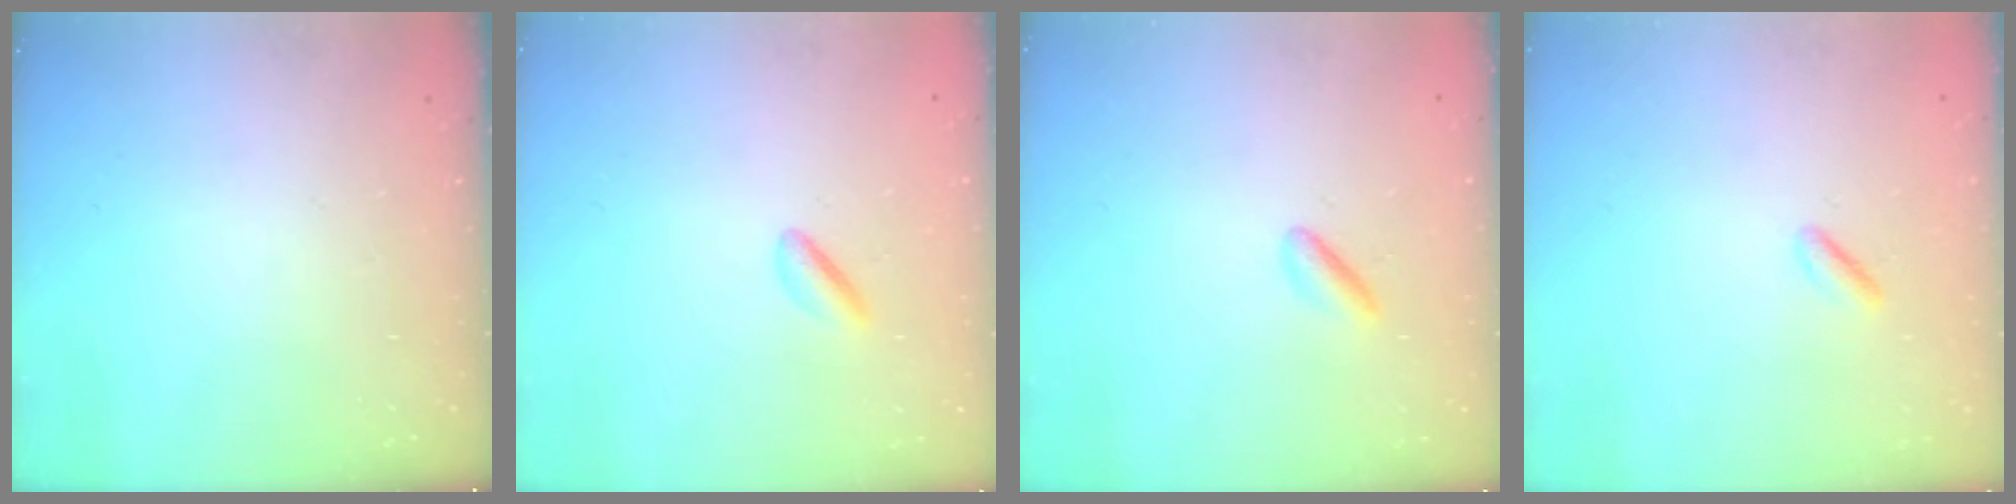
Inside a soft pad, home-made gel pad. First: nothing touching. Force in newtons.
{"total": 1.8, "press": 1.6, "slide": 0.9}
{"total": 2.1, "press": 1.9, "slide": 1.0}
{"total": 1.4, "press": 1.2, "slide": 0.8}